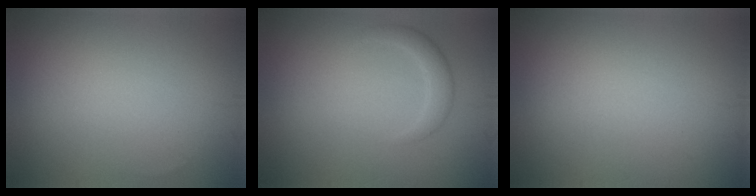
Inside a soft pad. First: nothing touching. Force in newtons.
{"total": 1.8, "press": 1.8, "slide": 0.1}
{"total": 0.0}